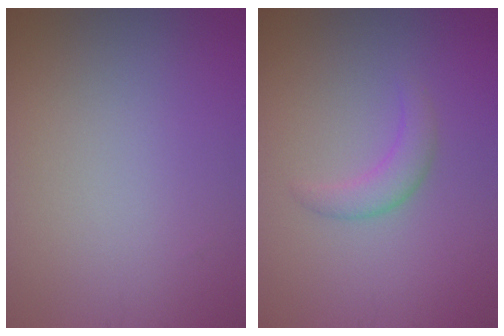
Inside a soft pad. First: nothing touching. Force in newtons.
{"total": 2.1, "press": 2.1, "slide": 0.2}